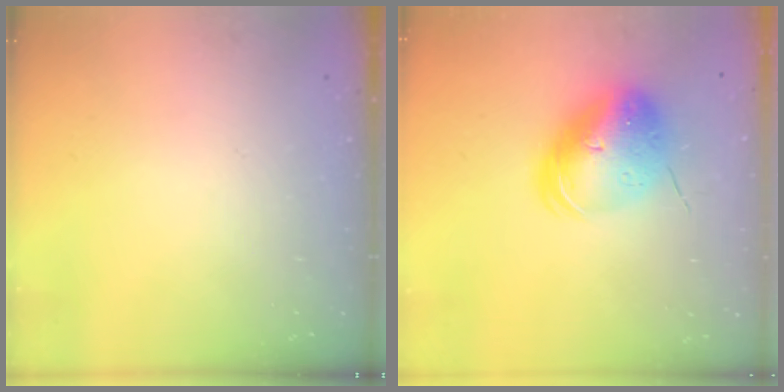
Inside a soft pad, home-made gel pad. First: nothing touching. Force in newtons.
{"total": 14.3, "press": 14.1, "slide": 2.6}